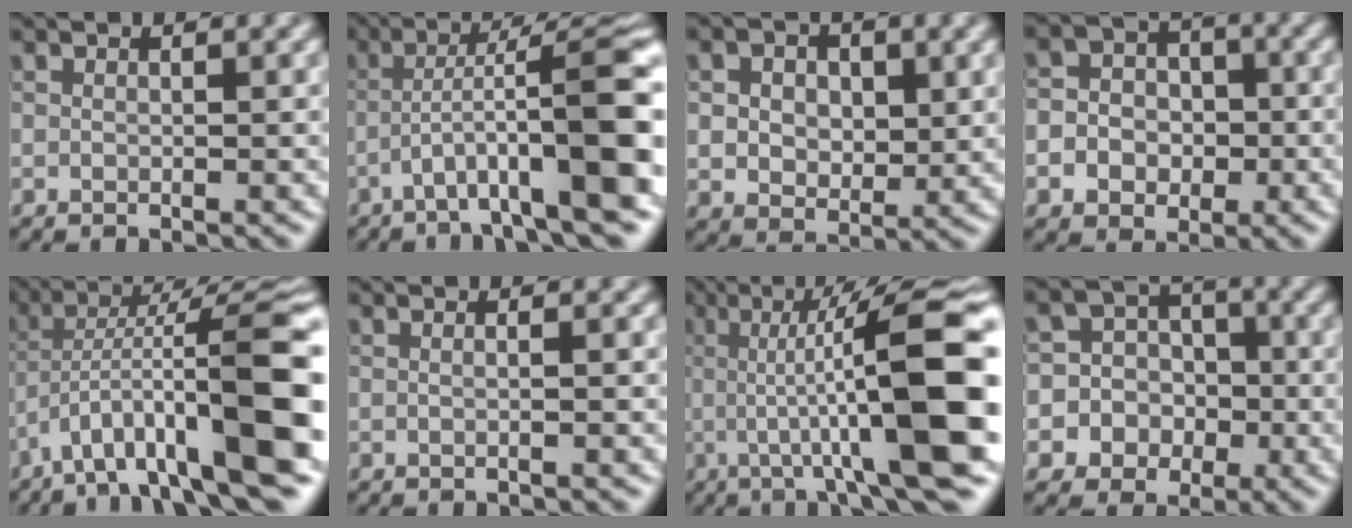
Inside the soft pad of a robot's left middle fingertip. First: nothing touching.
{"total": 10.5, "force": [-3.4, 2.1, 9.7], "torque": [-0.145, 0.016, -0.057]}
{"total": 5.4, "force": [1.4, 4.0, 3.3], "torque": [-0.067, -0.004, 0.011]}
{"total": 7.2, "force": [-1.7, 6.6, 2.3], "torque": [-0.030, -0.002, -0.065]}
{"total": 12.7, "force": [-4.5, 3.6, 11.3], "torque": [-0.186, 0.011, -0.073]}
{"total": 1.6, "force": [0.0, 0.8, 1.4], "torque": [-0.013, -0.014, -0.017]}
{"total": 12.9, "force": [-0.5, 3.0, 12.6], "torque": [-0.181, 0.005, -0.017]}
{"total": 8.9, "force": [-2.2, 8.6, 1.2], "torque": [-0.036, 0.003, -0.059]}